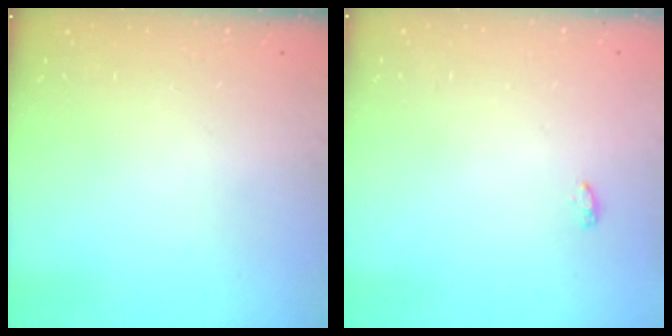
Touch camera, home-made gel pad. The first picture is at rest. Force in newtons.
{"total": 6.5, "press": 3.1, "slide": 5.7}